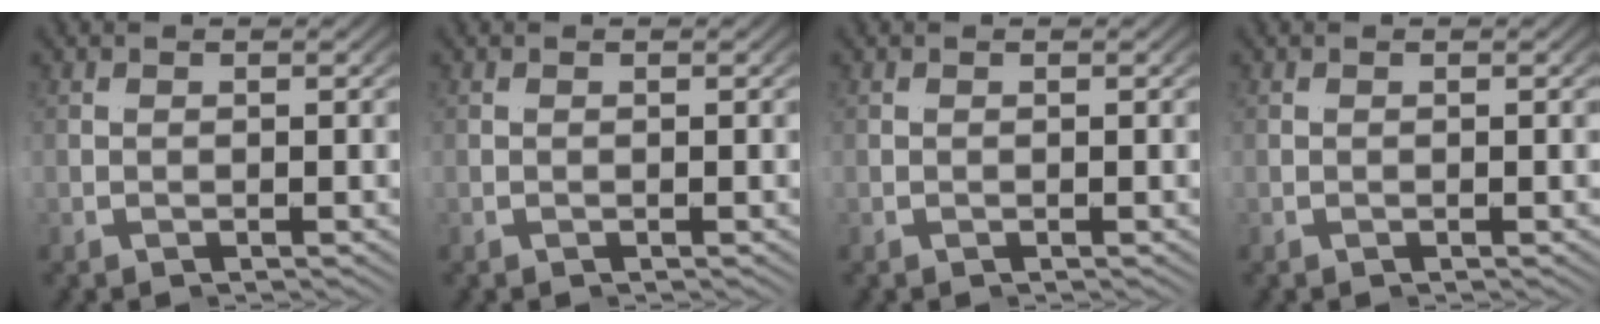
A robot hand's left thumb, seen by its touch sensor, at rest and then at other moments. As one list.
[{"total": 0.0}, {"total": 0.0}, {"total": 0.0}]